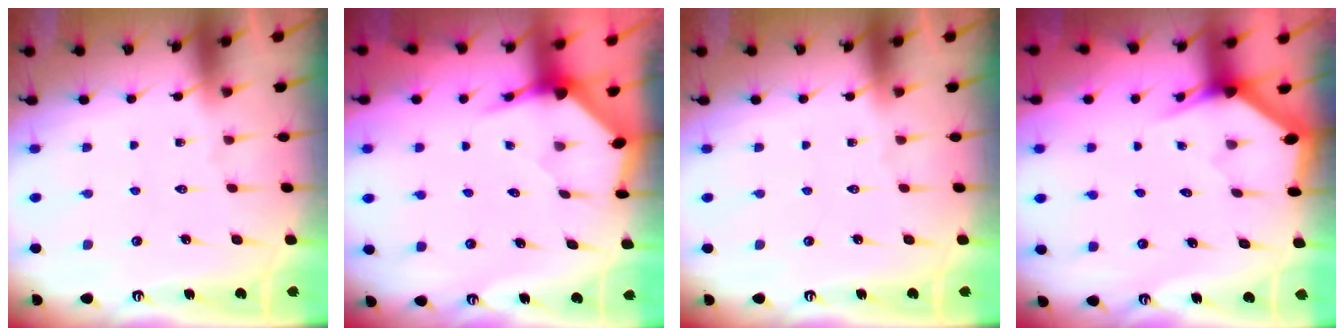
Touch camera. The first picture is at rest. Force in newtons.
{"total": 3.7, "press": 3.7, "slide": 0.4}
{"total": 0.0}
{"total": 3.1, "press": 3.1, "slide": 0.1}